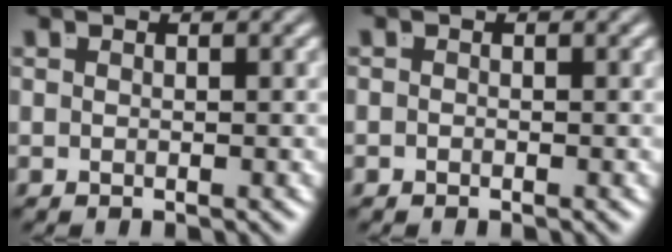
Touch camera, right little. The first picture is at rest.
{"total": 0.7, "force": [-0.4, -0.6, -0.2], "torque": [0.004, -0.008, -0.004]}